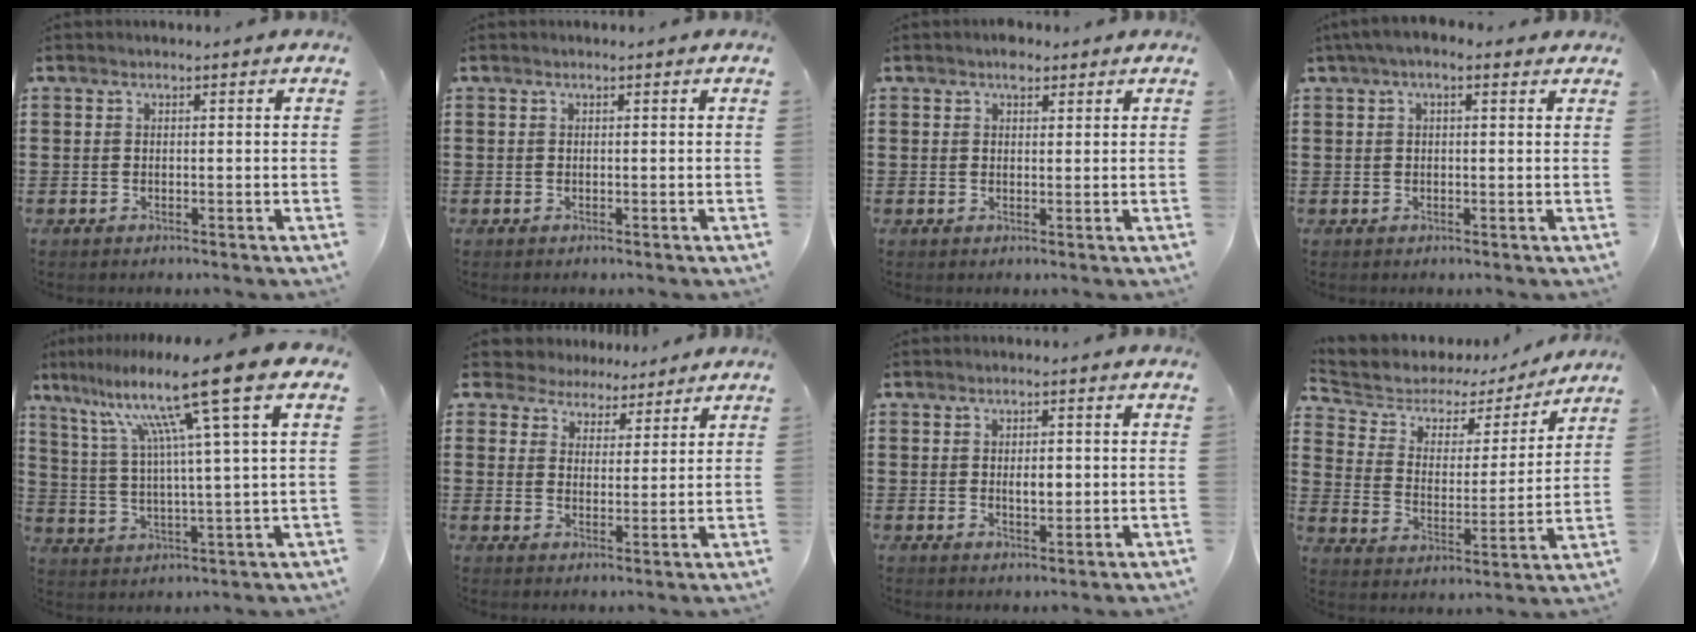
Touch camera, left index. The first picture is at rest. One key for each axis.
{"total": 0.0}
{"total": 2.2, "fx": 1.6, "fy": 1.2, "fz": 0.9, "tx": -0.004, "ty": 0.000, "tz": 0.026}
{"total": 2.5, "fx": 1.0, "fy": 0.9, "fz": 2.1, "tx": -0.042, "ty": 0.007, "tz": 0.017}
{"total": 13.8, "fx": 7.8, "fy": -1.0, "fz": 11.4, "tx": -0.232, "ty": -0.031, "tz": 0.115}
{"total": 4.7, "fx": 4.2, "fy": 2.1, "fz": 0.1, "tx": -0.027, "ty": -0.007, "tz": 0.077}
{"total": 2.4, "fx": 0.2, "fy": 1.1, "fz": 2.2, "tx": -0.035, "ty": 0.002, "tz": 0.000}
{"total": 4.3, "fx": 3.2, "fy": 2.7, "fz": 0.8, "tx": -0.046, "ty": -0.020, "tz": 0.046}